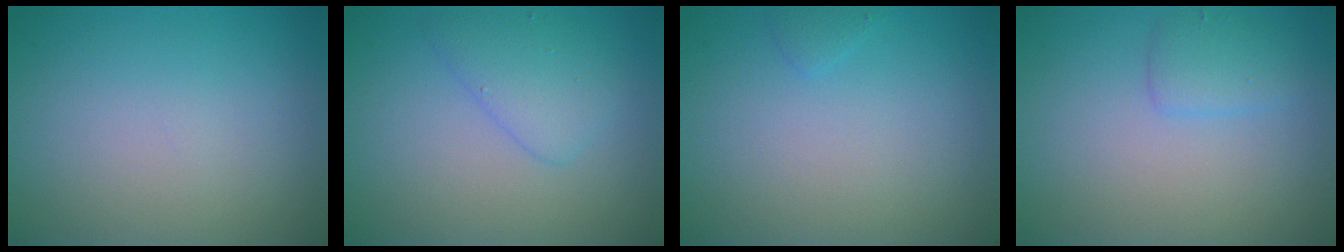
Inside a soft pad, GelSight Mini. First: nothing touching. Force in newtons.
{"total": 2.7, "press": 2.7, "slide": 0.3}
{"total": 0.6, "press": 0.6, "slide": 0.1}
{"total": 1.8, "press": 1.8, "slide": 0.2}